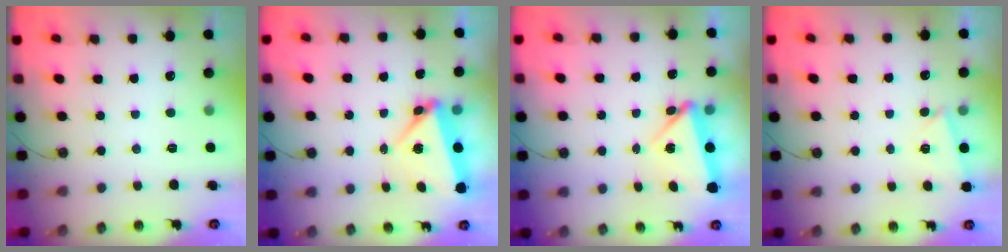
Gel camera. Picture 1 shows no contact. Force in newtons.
{"total": 5.7, "press": 5.2, "slide": 2.4}
{"total": 10.9, "press": 5.3, "slide": 9.5}
{"total": 2.8, "press": 1.7, "slide": 2.2}